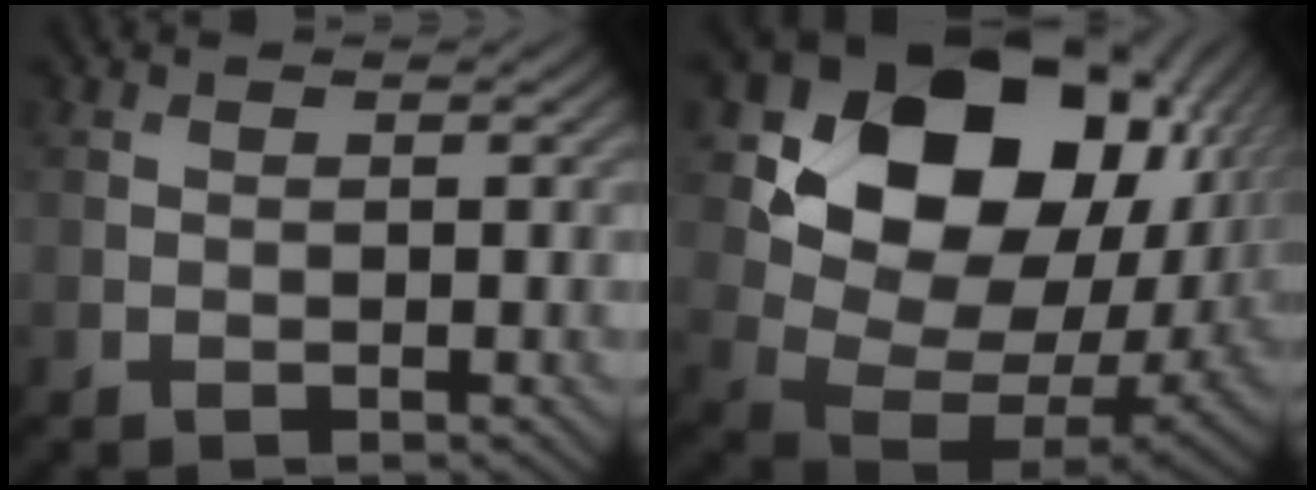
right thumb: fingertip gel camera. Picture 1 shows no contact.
{"total": 18.6, "force": [6.2, 13.6, 11.0], "torque": [-0.197, -0.007, 0.134]}